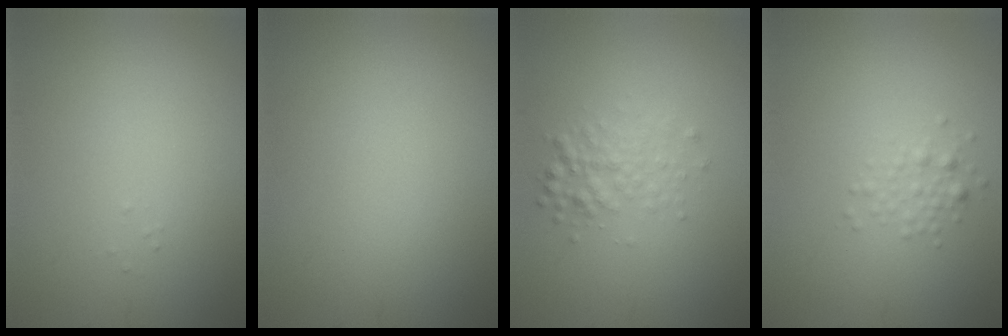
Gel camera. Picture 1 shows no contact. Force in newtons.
{"total": 0.0}
{"total": 2.3, "press": 2.3, "slide": 0.1}
{"total": 1.4, "press": 1.4, "slide": 0.1}